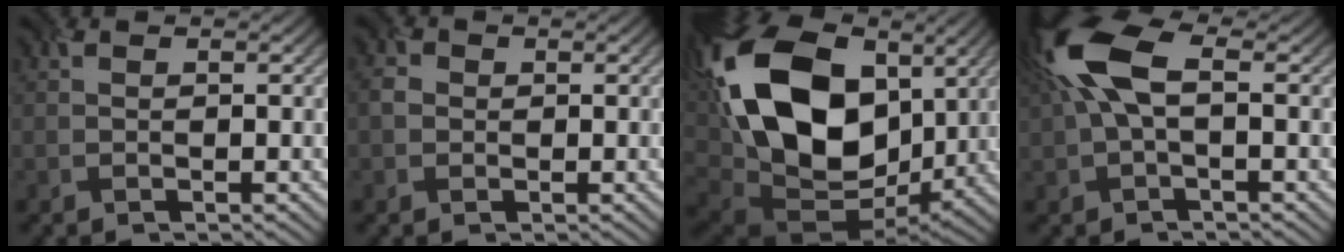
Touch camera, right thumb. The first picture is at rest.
{"total": 1.4, "force": [0.0, 1.3, 0.3], "torque": [-0.008, -0.001, -0.008]}
{"total": 20.3, "force": [4.4, 13.7, 14.3], "torque": [-0.336, -0.008, 0.090]}
{"total": 8.4, "force": [1.8, 3.7, 7.3], "torque": [-0.173, 0.017, 0.025]}